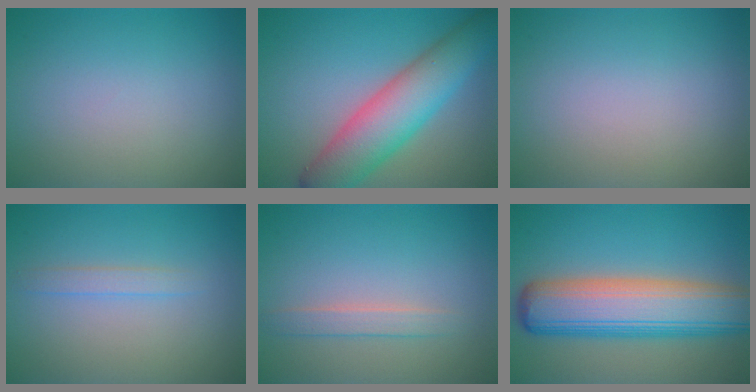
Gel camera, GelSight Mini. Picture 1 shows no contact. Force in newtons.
{"total": 8.1, "press": 8.1, "slide": 0.3}
{"total": 0.0}
{"total": 1.2, "press": 1.2, "slide": 0.0}
{"total": 1.7, "press": 1.7, "slide": 0.0}
{"total": 10.5, "press": 10.5, "slide": 0.5}